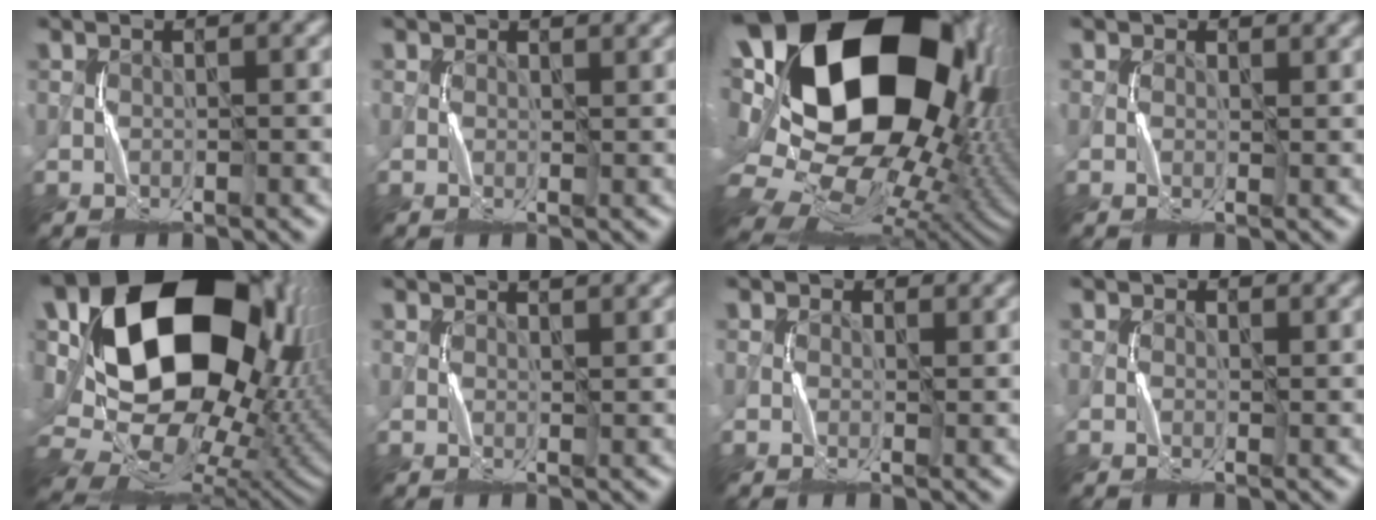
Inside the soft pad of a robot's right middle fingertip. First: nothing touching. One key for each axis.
{"total": 1.7, "fx": 1.2, "fy": 0.8, "fz": 0.9, "tx": -0.015, "ty": 0.001, "tz": 0.018}
{"total": 22.6, "fx": 5.5, "fy": 14.7, "fz": 16.2, "tx": -0.318, "ty": 0.001, "tz": 0.122}
{"total": 1.6, "fx": 1.1, "fy": 1.0, "fz": 0.5, "tx": -0.006, "ty": -0.004, "tz": 0.014}
{"total": 20.9, "fx": 5.9, "fy": 14.6, "fz": 13.7, "tx": -0.269, "ty": 0.007, "tz": 0.128}
{"total": 2.0, "fx": 1.7, "fy": 0.5, "fz": 1.1, "tx": -0.012, "ty": -0.003, "tz": 0.022}
{"total": 1.8, "fx": 1.3, "fy": 1.1, "fz": 0.6, "tx": -0.008, "ty": -0.005, "tz": 0.015}
{"total": 1.3, "fx": 0.8, "fy": 0.9, "fz": 0.5, "tx": -0.005, "ty": -0.003, "tz": 0.008}